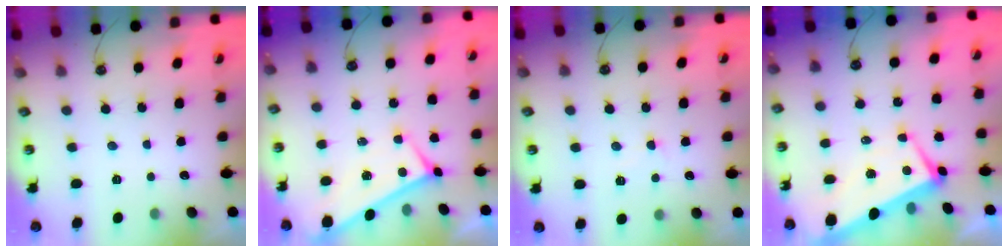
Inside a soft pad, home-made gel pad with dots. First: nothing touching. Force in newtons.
{"total": 0.0}
{"total": 4.3, "press": 4.3, "slide": 0.3}
{"total": 1.7, "press": 1.3, "slide": 1.0}